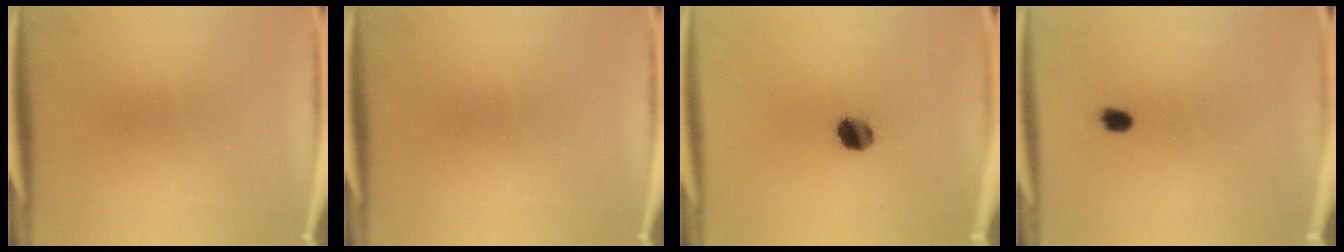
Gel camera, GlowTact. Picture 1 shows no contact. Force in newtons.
{"total": 0.0}
{"total": 3.9}
{"total": 2.7}